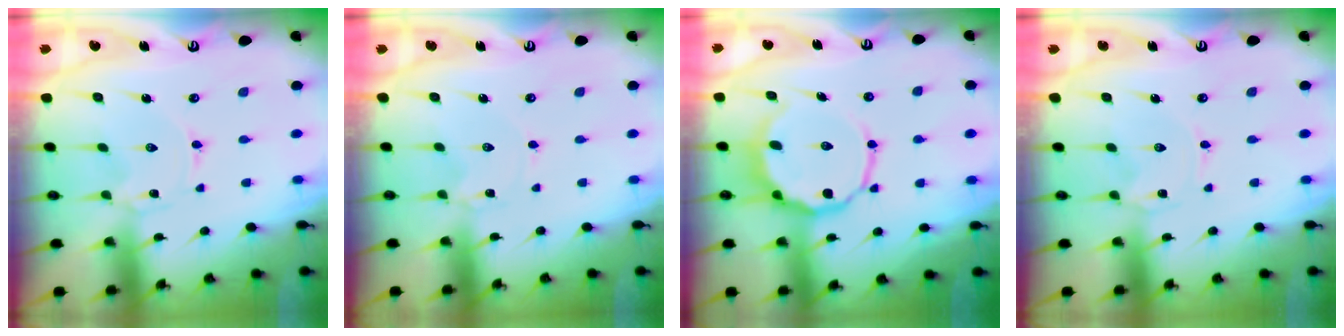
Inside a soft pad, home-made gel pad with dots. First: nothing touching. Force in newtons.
{"total": 1.6, "press": 1.6, "slide": 0.3}
{"total": 11.4, "press": 11.2, "slide": 1.9}
{"total": 0.0}